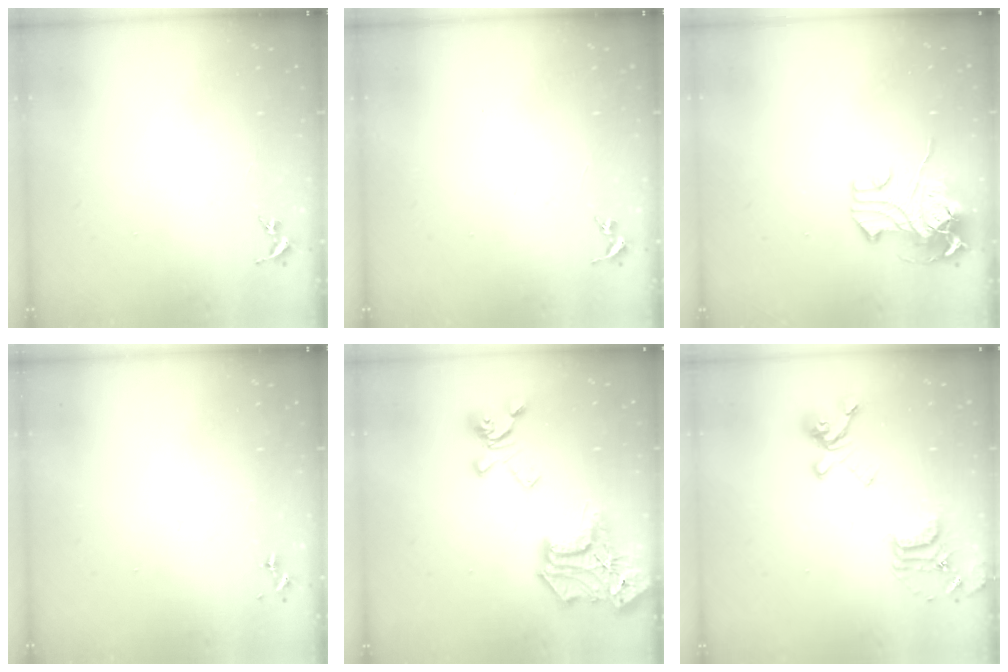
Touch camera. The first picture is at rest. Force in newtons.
{"total": 0.0}
{"total": 11.8, "press": 11.7, "slide": 2.1}
{"total": 0.0}
{"total": 24.6, "press": 24.6, "slide": 0.7}
{"total": 18.0, "press": 17.9, "slide": 1.9}